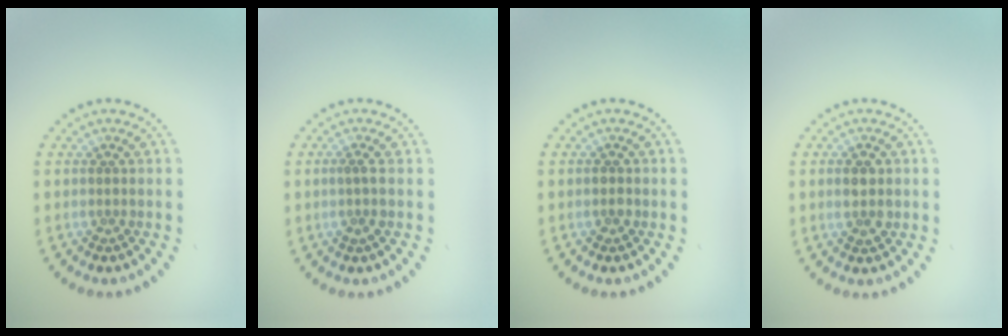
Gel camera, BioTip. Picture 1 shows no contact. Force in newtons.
{"total": 1.2, "press": 1.1, "slide": 0.6}
{"total": 1.0, "press": 1.0, "slide": 0.1}
{"total": 2.0, "press": 1.9, "slide": 0.3}